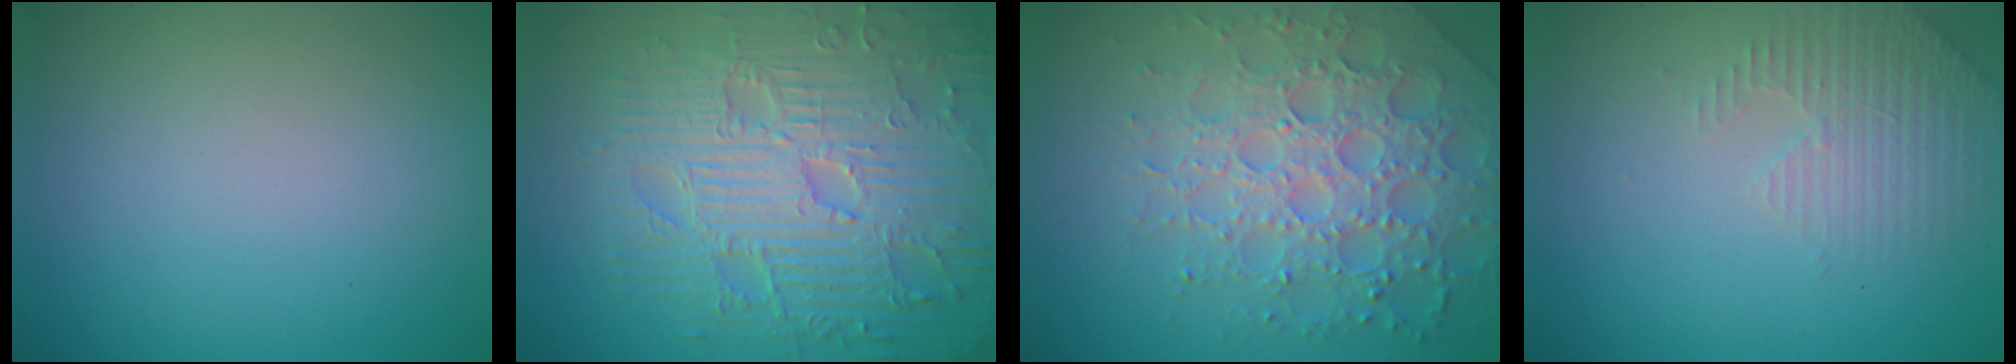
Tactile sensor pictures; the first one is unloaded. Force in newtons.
{"total": 10.0, "press": 6.9, "slide": 7.2}
{"total": 6.9, "press": 6.7, "slide": 1.6}
{"total": 2.8, "press": 2.7, "slide": 0.8}